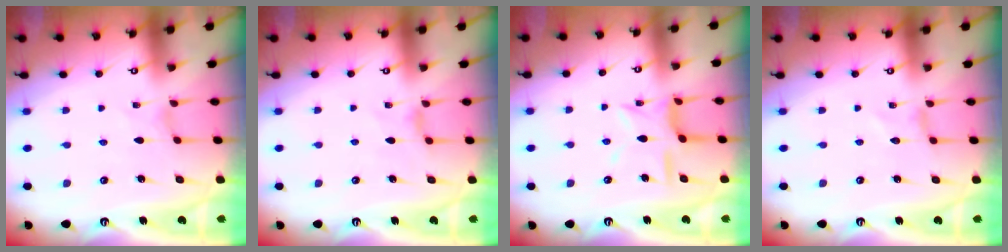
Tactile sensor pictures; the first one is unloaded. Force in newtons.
{"total": 1.1, "press": 1.0, "slide": 0.3}
{"total": 10.6, "press": 10.5, "slide": 0.9}
{"total": 0.0}